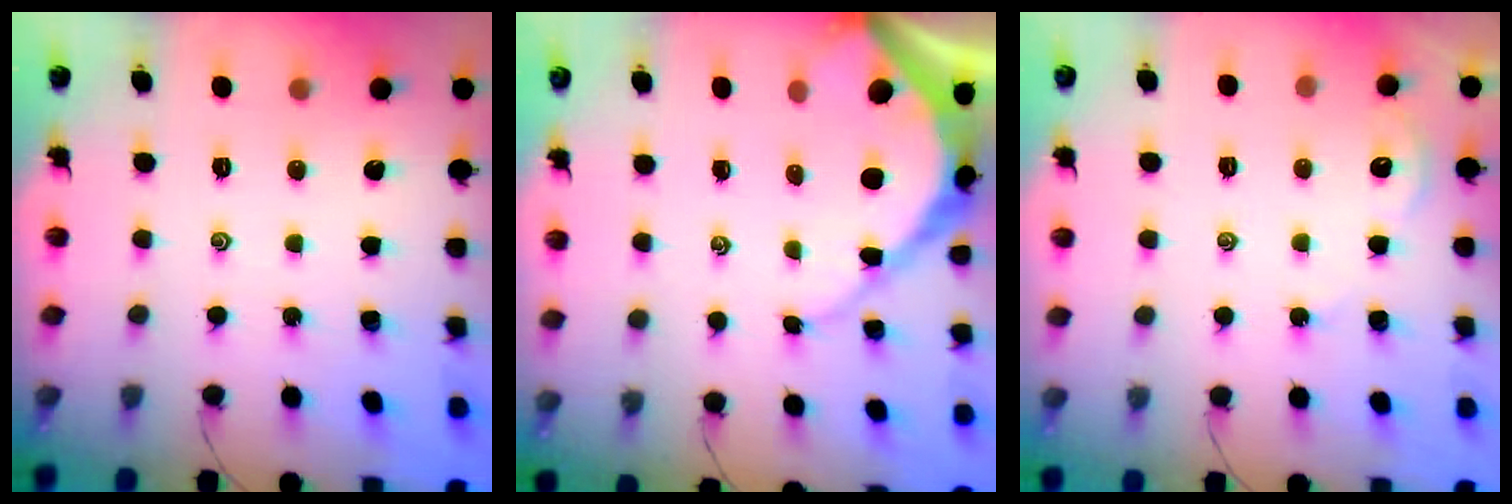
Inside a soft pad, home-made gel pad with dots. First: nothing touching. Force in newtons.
{"total": 7.8, "press": 7.7, "slide": 0.7}
{"total": 1.7, "press": 1.7, "slide": 0.3}